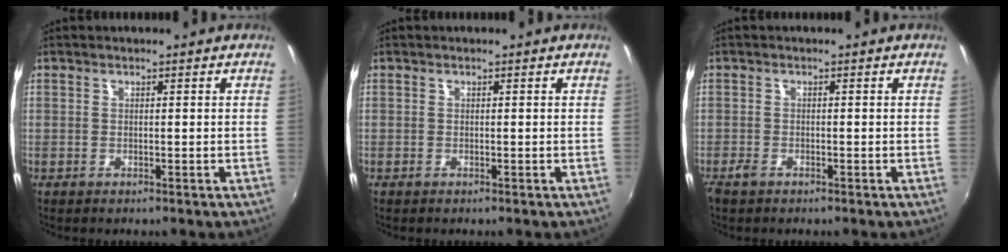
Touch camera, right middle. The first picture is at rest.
{"total": 0.0}
{"total": 2.0, "force": [-1.6, 0.8, 0.9], "torque": [-0.022, -0.006, -0.032]}